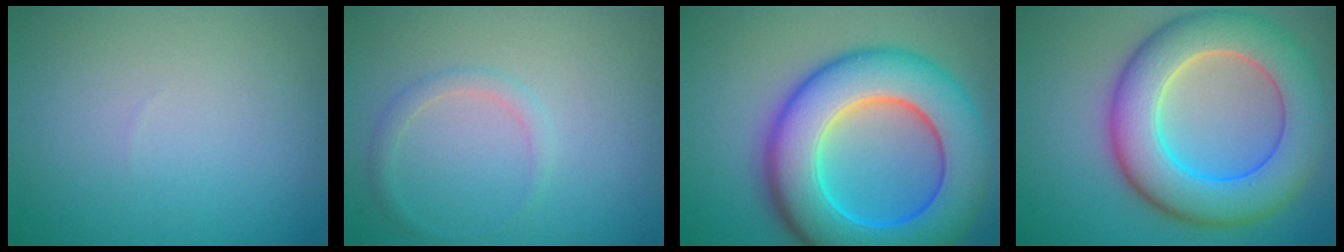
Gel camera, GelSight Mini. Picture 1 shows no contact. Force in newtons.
{"total": 1.3, "press": 1.3, "slide": 0.1}
{"total": 12.7, "press": 12.7, "slide": 0.2}
{"total": 10.0, "press": 9.9, "slide": 0.5}